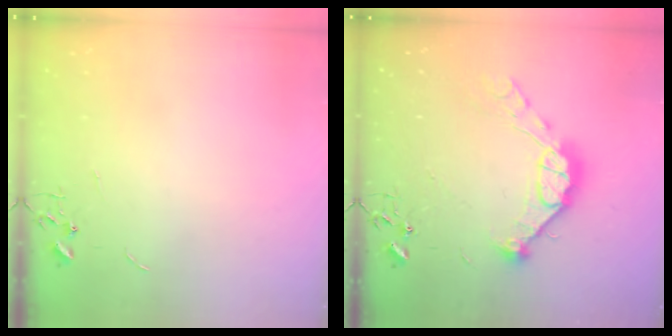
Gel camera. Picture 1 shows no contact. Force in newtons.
{"total": 14.2, "press": 14.1, "slide": 1.8}